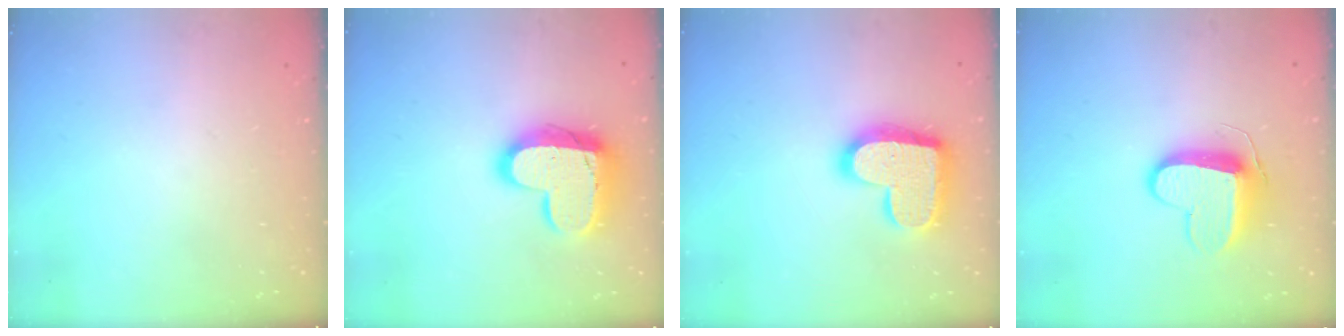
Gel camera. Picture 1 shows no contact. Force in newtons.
{"total": 16.8, "press": 16.7, "slide": 1.4}
{"total": 17.7, "press": 17.7, "slide": 1.2}
{"total": 10.3, "press": 10.2, "slide": 0.5}